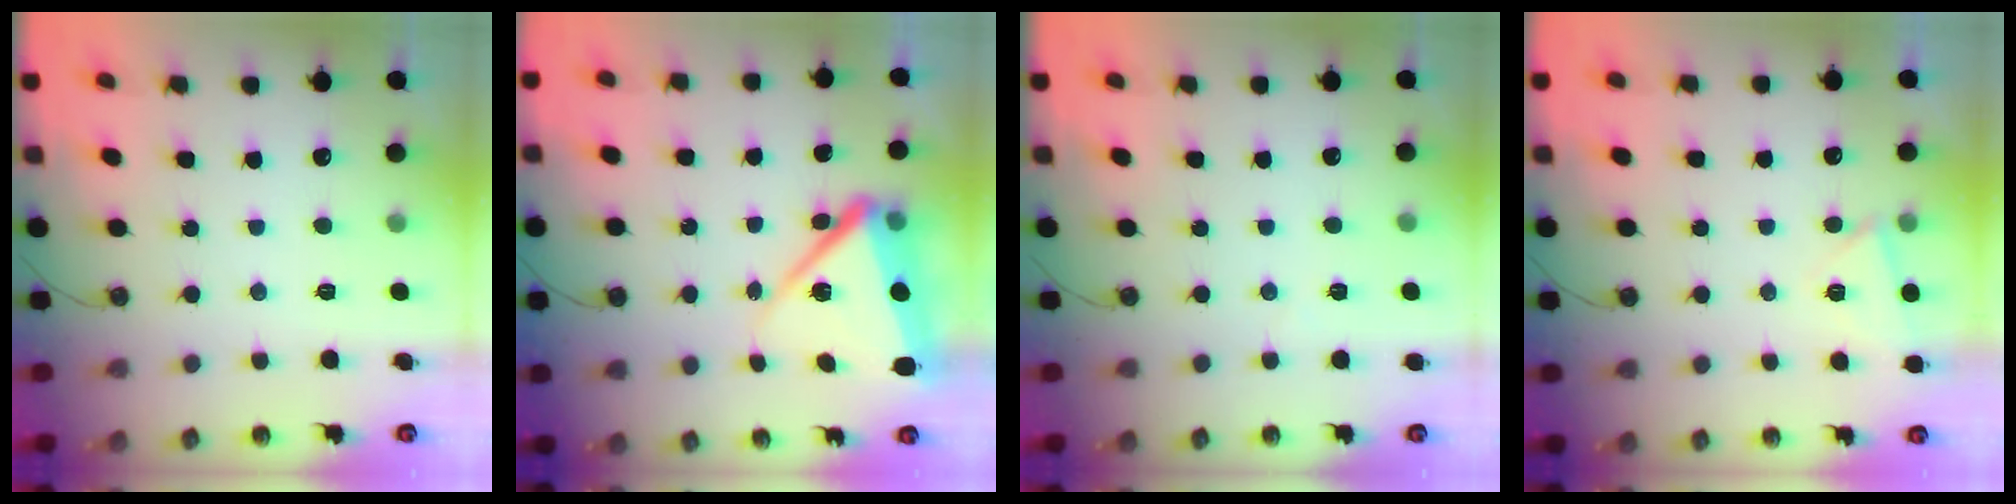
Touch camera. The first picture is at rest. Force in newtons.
{"total": 13.0, "press": 10.5, "slide": 7.7}
{"total": 9.9, "press": 1.4, "slide": 9.8}
{"total": 4.0, "press": 3.9, "slide": 0.5}